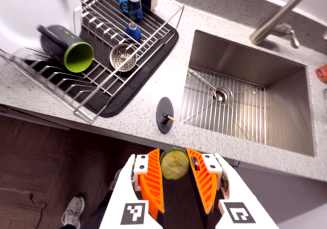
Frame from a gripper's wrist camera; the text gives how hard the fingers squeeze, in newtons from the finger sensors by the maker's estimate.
{"total": 8.2, "left": 8.3, "right": 8.1}